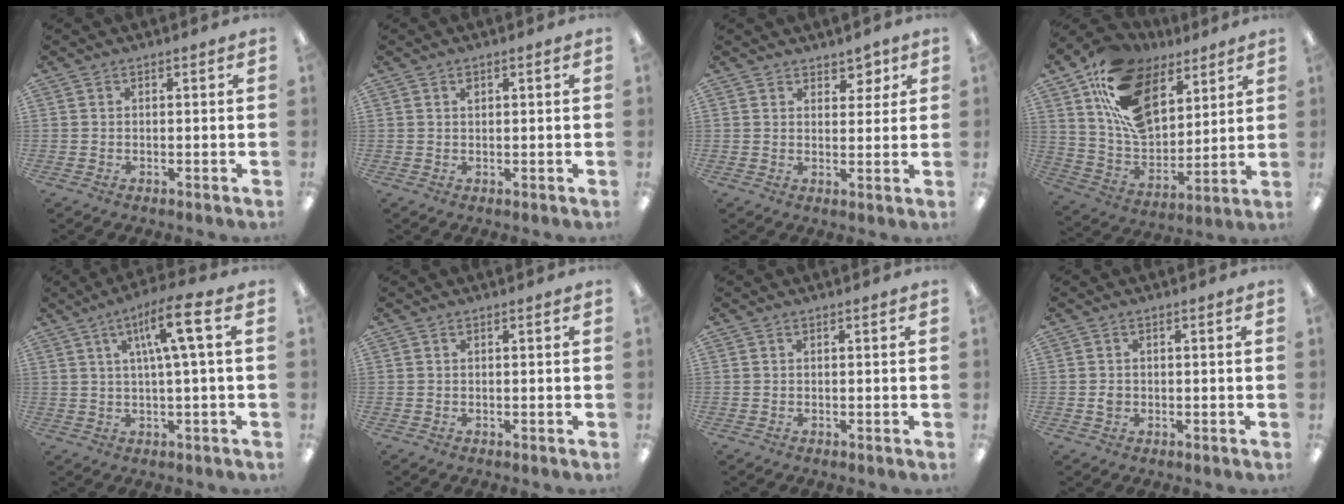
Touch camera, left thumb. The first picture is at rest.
{"total": 1.1, "force": [0.6, 0.4, 0.8], "torque": [-0.018, 0.003, 0.009]}
{"total": 4.1, "force": [3.2, 2.4, 1.1], "torque": [0.001, -0.018, 0.051]}
{"total": 20.6, "force": [10.6, 12.8, 12.1], "torque": [-0.223, -0.040, 0.198]}
{"total": 10.1, "force": [3.7, 1.9, 9.2], "torque": [-0.164, 0.003, 0.057]}
{"total": 0.0}
{"total": 0.0}
{"total": 1.6, "force": [-0.1, 1.3, 1.0], "torque": [-0.019, 0.005, -0.002]}